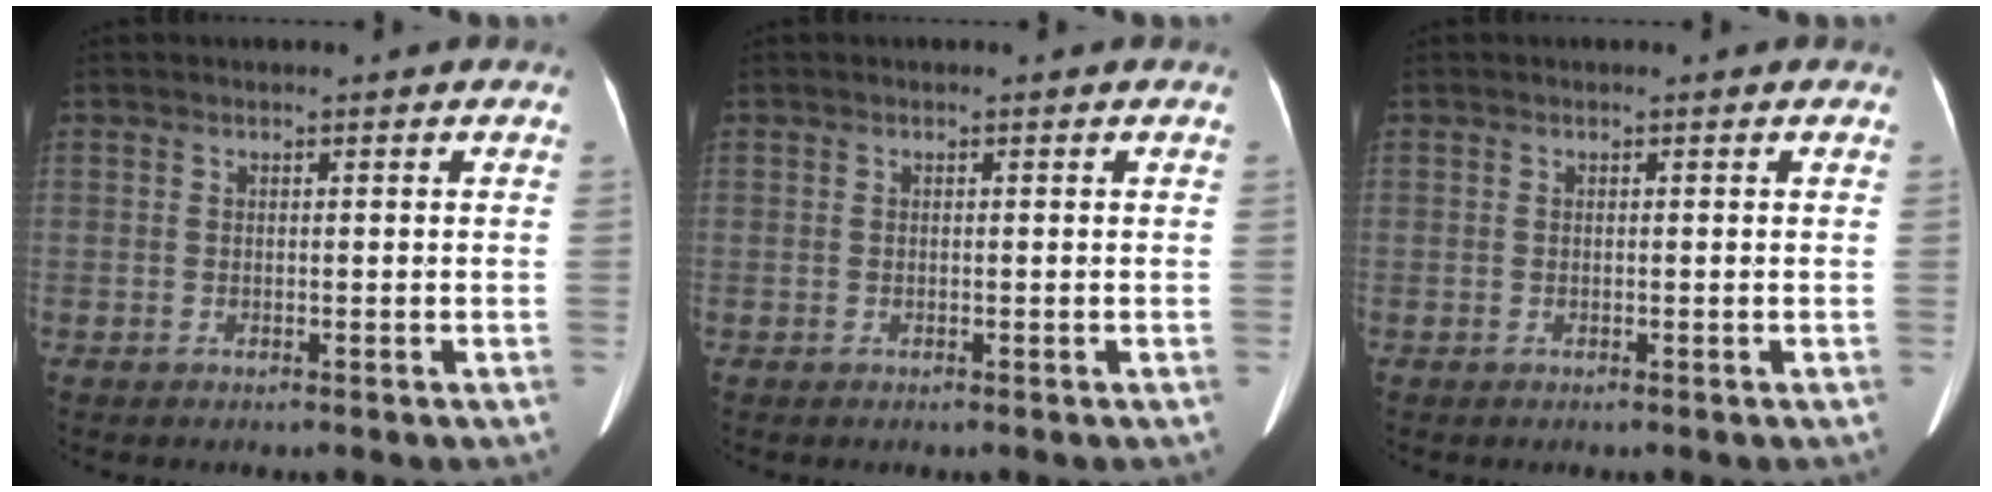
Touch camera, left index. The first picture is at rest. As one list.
[{"total": 0.0}, {"total": 0.0}]